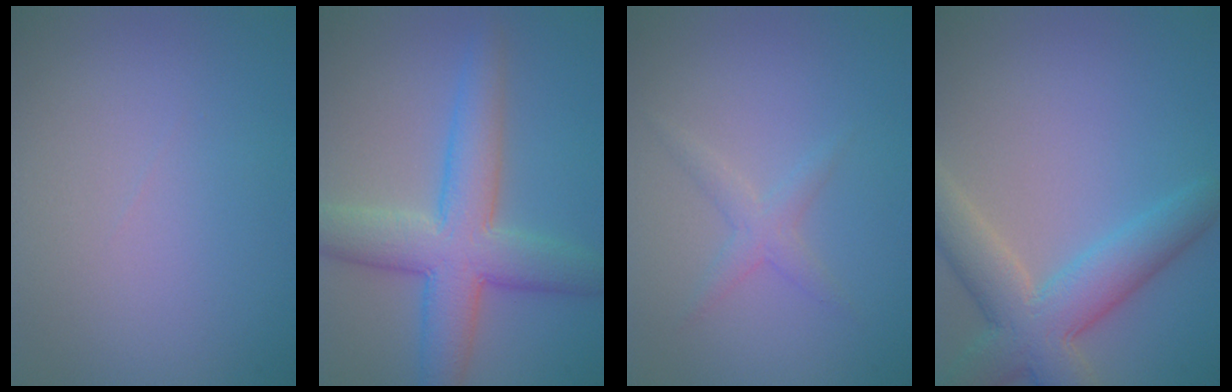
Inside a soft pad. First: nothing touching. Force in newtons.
{"total": 7.5, "press": 7.5, "slide": 0.2}
{"total": 1.6, "press": 1.6, "slide": 0.0}
{"total": 6.6, "press": 6.6, "slide": 0.3}